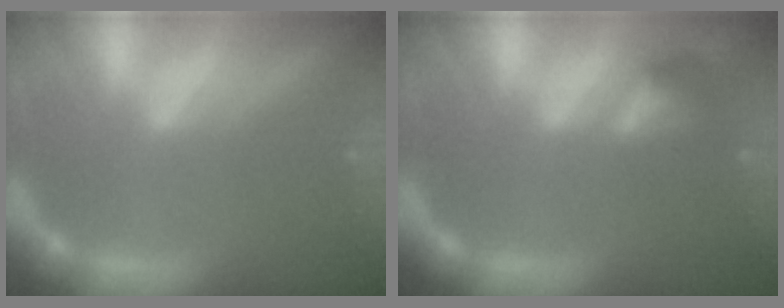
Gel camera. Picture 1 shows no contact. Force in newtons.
{"total": 2.4}